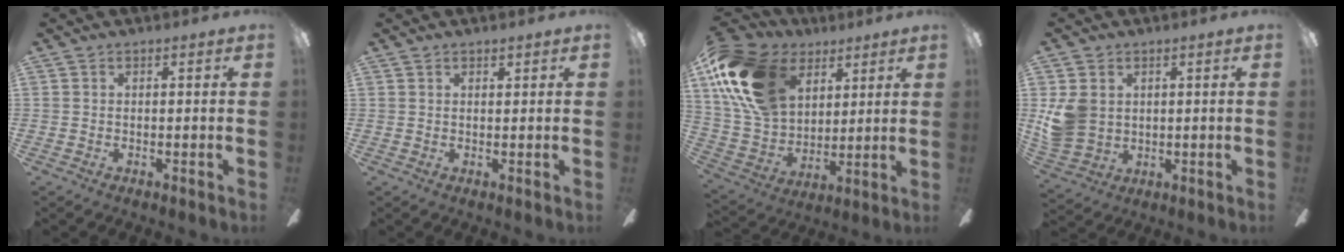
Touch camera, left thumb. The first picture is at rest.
{"total": 1.0, "force": [0.9, 0.4, 0.1], "torque": [0.006, -0.003, 0.015]}
{"total": 21.5, "force": [10.2, 13.9, 12.9], "torque": [-0.291, -0.023, 0.189]}
{"total": 7.8, "force": [1.8, 6.6, 3.8], "torque": [-0.076, 0.010, 0.039]}